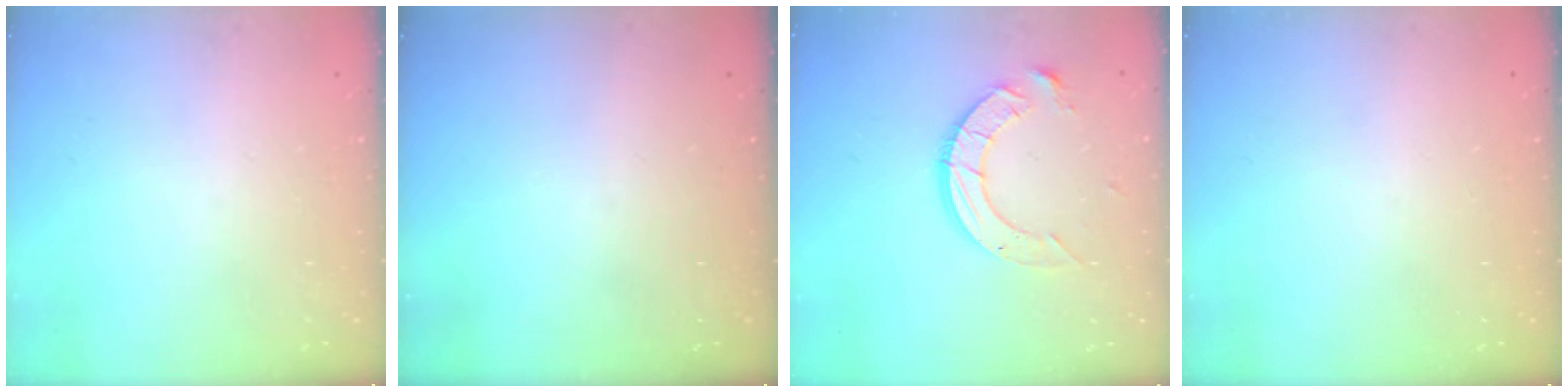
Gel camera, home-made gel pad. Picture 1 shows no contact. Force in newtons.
{"total": 0.0}
{"total": 10.8, "press": 10.8, "slide": 0.7}
{"total": 0.0}